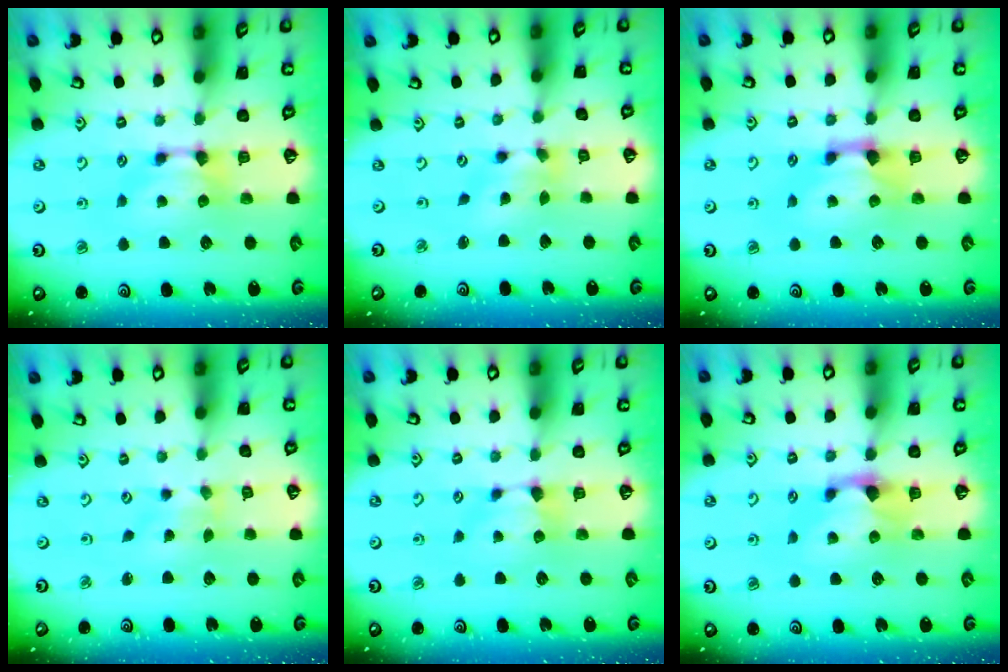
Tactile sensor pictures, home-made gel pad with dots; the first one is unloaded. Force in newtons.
{"total": 2.9, "press": 2.4, "slide": 1.6}
{"total": 1.6, "press": 0.9, "slide": 1.3}
{"total": 2.7, "press": 2.6, "slide": 1.0}
{"total": 0.0}
{"total": 0.7, "press": 0.4, "slide": 0.6}